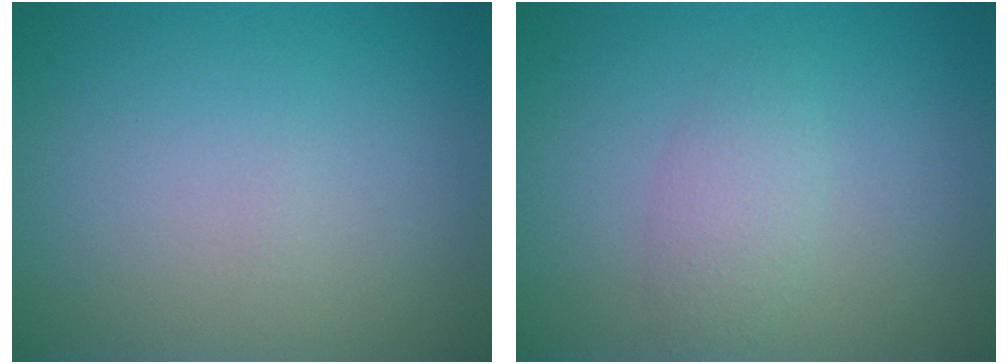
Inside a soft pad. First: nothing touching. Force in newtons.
{"total": 2.1, "press": 2.0, "slide": 0.0}